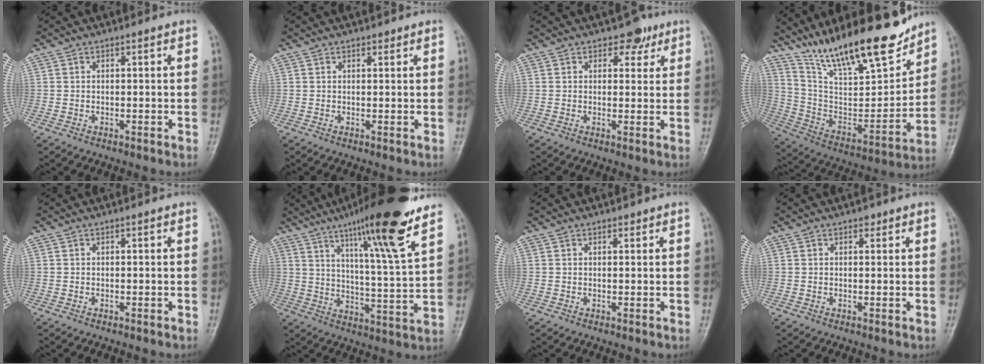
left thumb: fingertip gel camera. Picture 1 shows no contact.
{"total": 0.8, "force": [0.6, 0.4, 0.2], "torque": [0.002, -0.004, 0.007]}
{"total": 3.5, "force": [2.3, 2.3, 1.3], "torque": [0.007, -0.010, 0.030]}
{"total": 23.7, "force": [18.0, 6.6, 13.9], "torque": [-0.195, -0.087, 0.314]}
{"total": 0.0}
{"total": 19.3, "force": [12.4, 1.5, 14.8], "torque": [-0.210, -0.057, 0.190]}
{"total": 0.7, "force": [0.6, 0.4, 0.2], "torque": [0.001, -0.004, 0.007]}
{"total": 1.0, "force": [0.7, 0.6, 0.4], "torque": [0.002, -0.004, 0.006]}